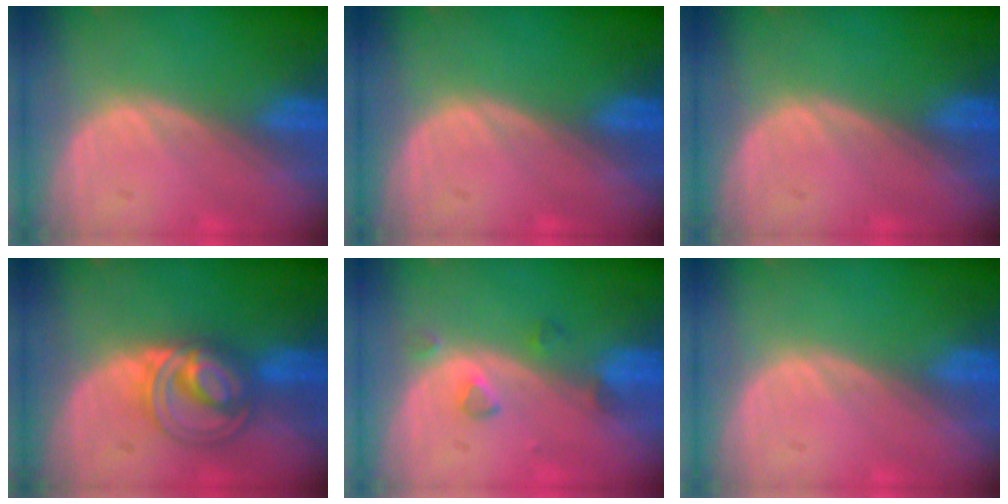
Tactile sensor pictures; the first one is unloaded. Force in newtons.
{"total": 0.0}
{"total": 0.0}
{"total": 6.3, "press": 6.3, "slide": 0.1}
{"total": 2.5, "press": 2.3, "slide": 0.9}
{"total": 0.0}